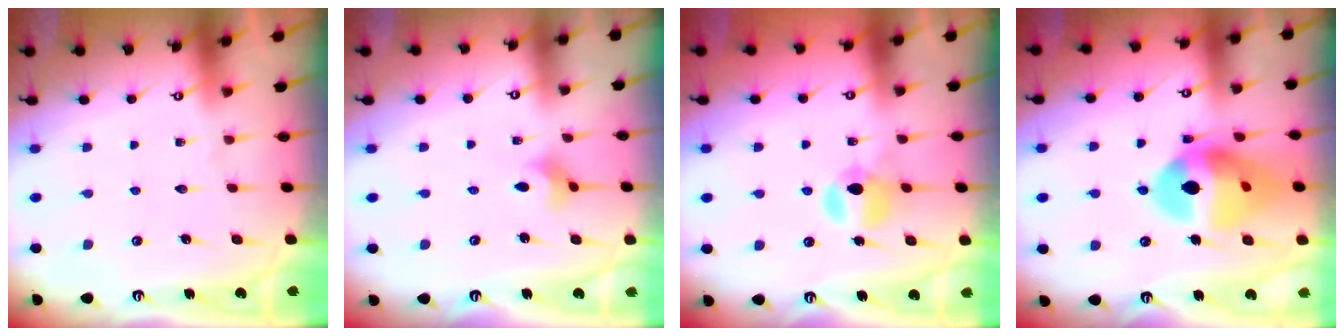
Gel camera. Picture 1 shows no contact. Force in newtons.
{"total": 2.2, "press": 2.2, "slide": 0.2}
{"total": 7.8, "press": 7.7, "slide": 0.7}
{"total": 17.7, "press": 17.6, "slide": 1.8}